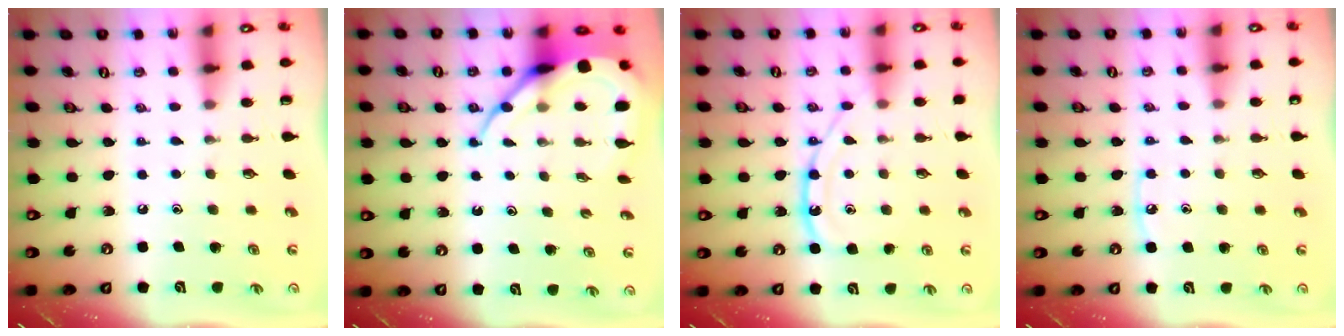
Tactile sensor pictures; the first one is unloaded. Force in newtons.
{"total": 10.0, "press": 10.0, "slide": 0.6}
{"total": 13.4, "press": 13.3, "slide": 1.1}
{"total": 3.8, "press": 3.8, "slide": 0.5}